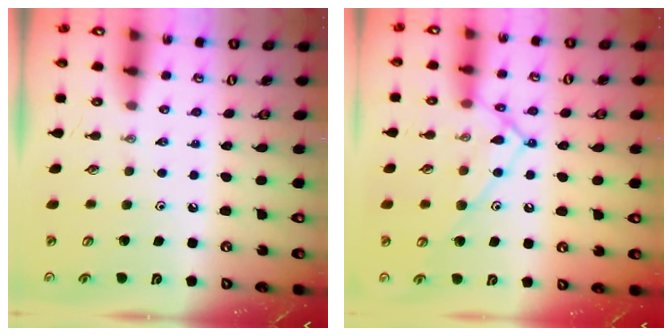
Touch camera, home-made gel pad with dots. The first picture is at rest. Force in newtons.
{"total": 12.7, "press": 12.6, "slide": 1.1}